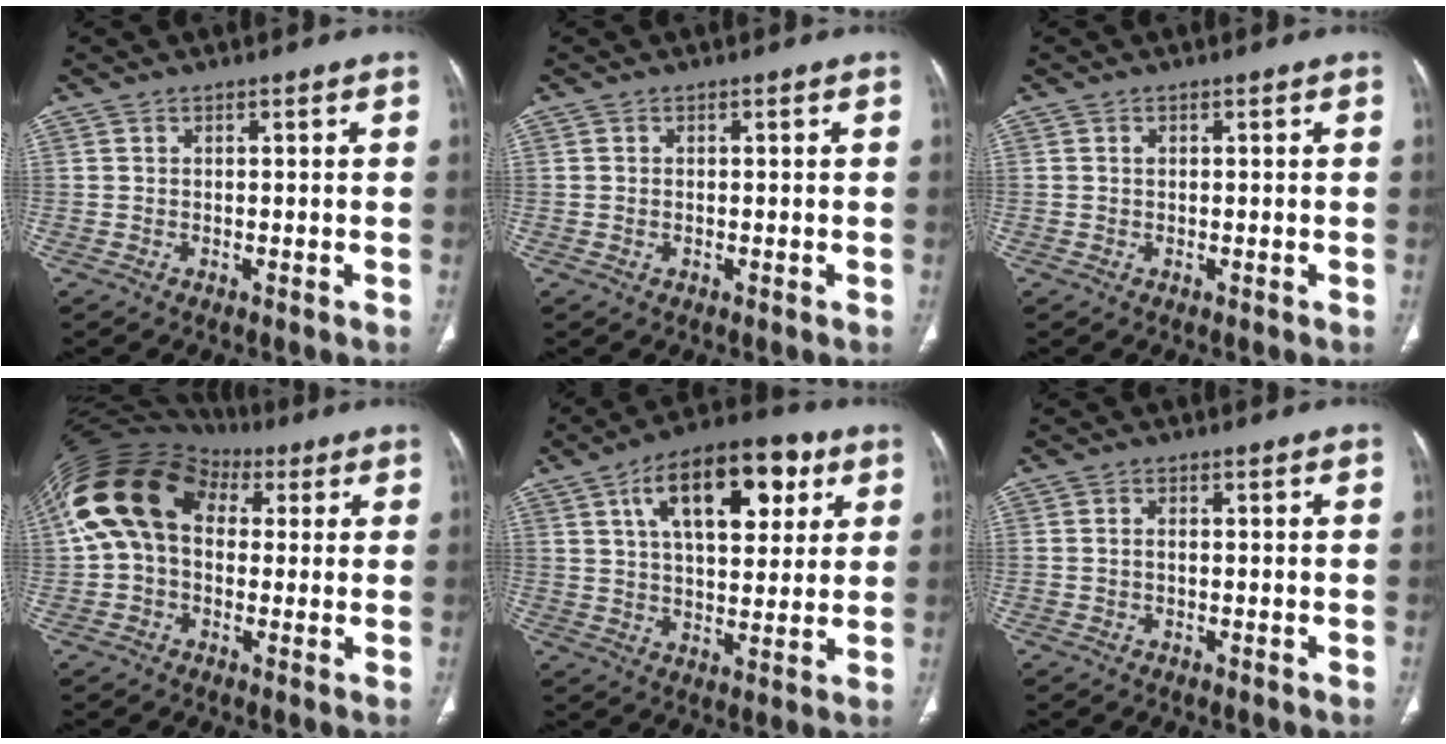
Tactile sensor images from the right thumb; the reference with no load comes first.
{"total": 0.5, "force": [0.0, 0.4, 0.3], "torque": [-0.012, 0.003, 0.002]}
{"total": 0.5, "force": [0.1, 0.4, 0.3], "torque": [-0.006, 0.001, 0.002]}
{"total": 17.1, "force": [4.1, 12.2, 11.2], "torque": [-0.208, 0.049, 0.067]}
{"total": 18.4, "force": [7.3, 9.2, 14.1], "torque": [-0.180, -0.005, 0.111]}
{"total": 1.1, "force": [-0.1, 0.7, 0.8], "torque": [-0.016, 0.003, -0.002]}